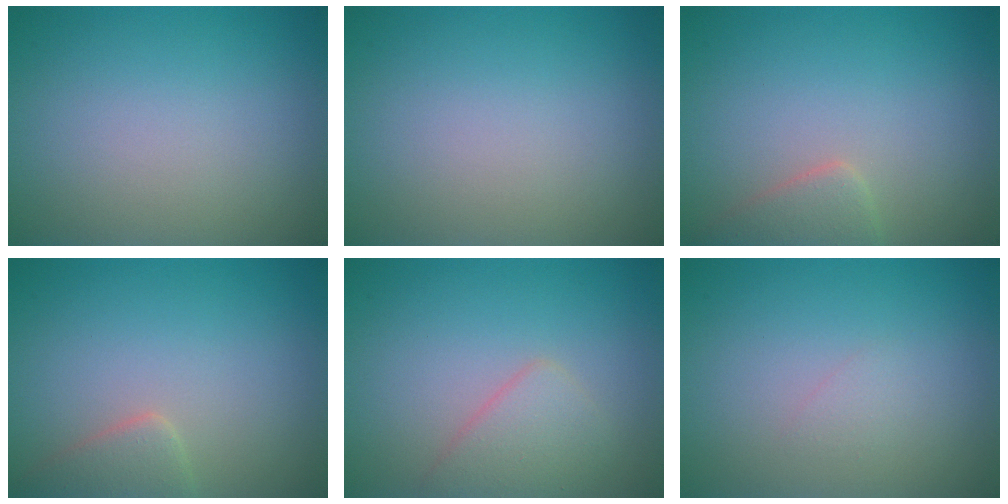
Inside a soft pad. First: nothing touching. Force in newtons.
{"total": 0.0}
{"total": 2.2, "press": 2.2, "slide": 0.2}
{"total": 2.3, "press": 2.3, "slide": 0.1}
{"total": 2.5, "press": 2.5, "slide": 0.1}
{"total": 0.7, "press": 0.7, "slide": 0.1}